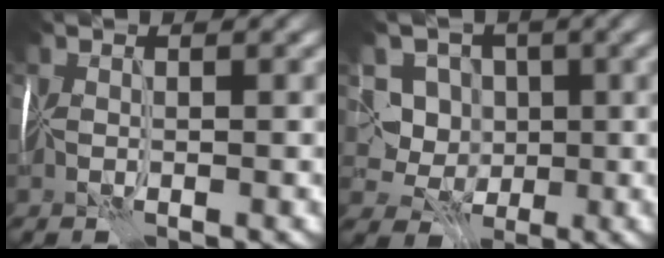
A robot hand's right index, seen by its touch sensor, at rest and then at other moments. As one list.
[{"total": 4.6, "force": [1.1, 4.3, 1.3], "torque": [-0.022, 0.014, 0.008]}]